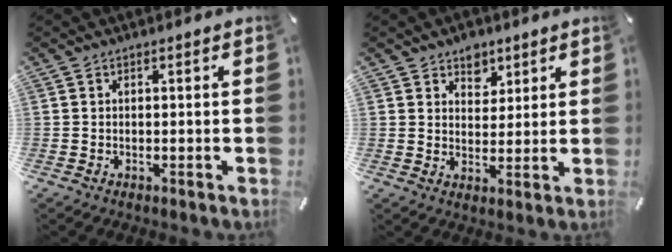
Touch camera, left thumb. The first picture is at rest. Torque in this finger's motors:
{"motor_torque": [0.92, 0.58, 0.45, -0.45, 0.16]}